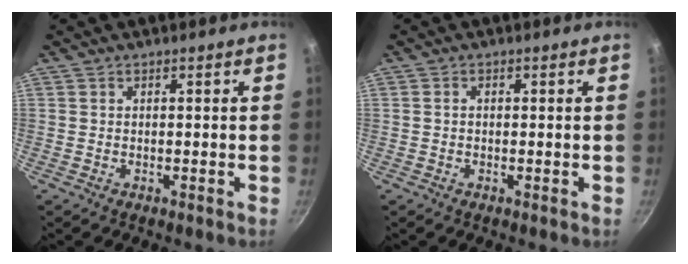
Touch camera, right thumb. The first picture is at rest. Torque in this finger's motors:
{"motor_torque": [0.17, -0.25, -0.46, 0.14, 0.02]}